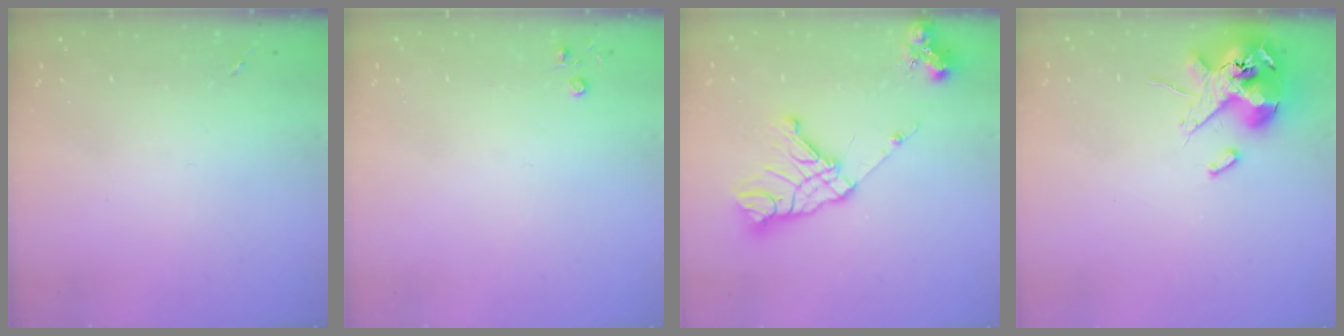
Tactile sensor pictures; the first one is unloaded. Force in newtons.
{"total": 2.8, "press": 2.8, "slide": 0.3}
{"total": 18.6, "press": 18.5, "slide": 2.1}
{"total": 14.1, "press": 13.9, "slide": 2.5}